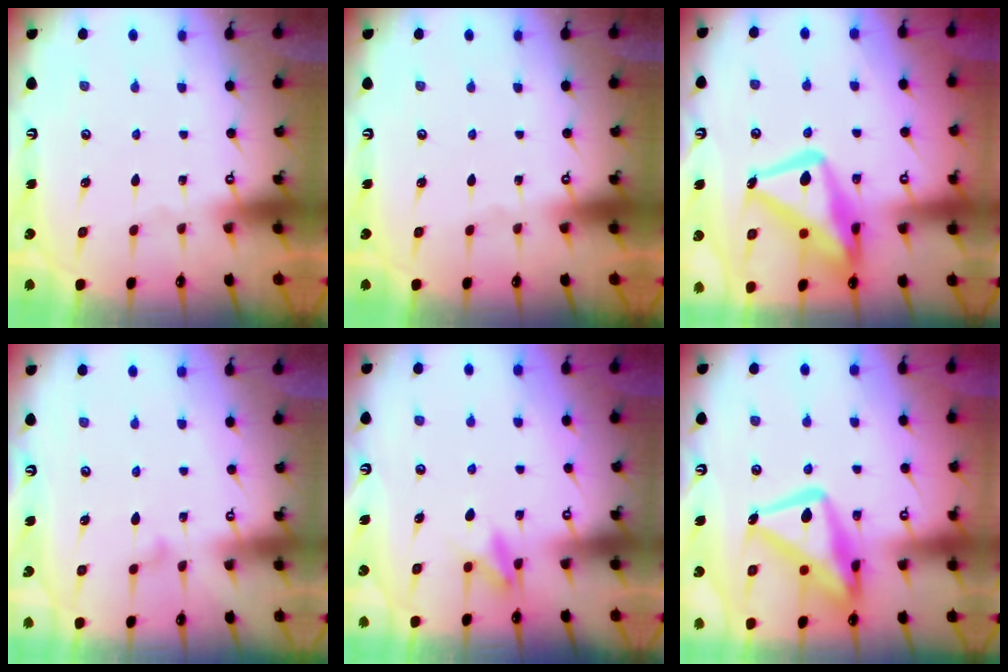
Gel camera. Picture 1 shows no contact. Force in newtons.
{"total": 0.0}
{"total": 19.7, "press": 19.6, "slide": 2.0}
{"total": 7.0, "press": 7.0, "slide": 0.4}
{"total": 7.0, "press": 6.9, "slide": 1.0}
{"total": 18.6, "press": 18.6, "slide": 1.6}